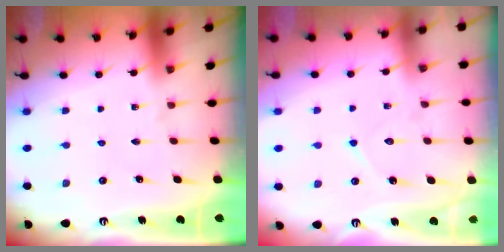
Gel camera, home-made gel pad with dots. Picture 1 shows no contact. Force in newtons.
{"total": 6.6, "press": 6.6, "slide": 0.6}